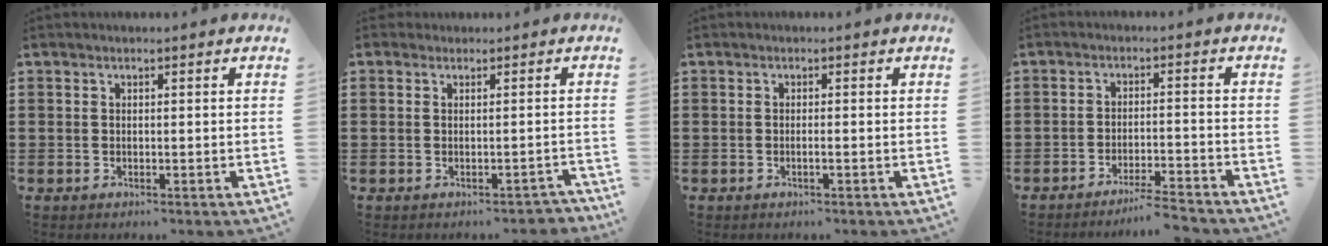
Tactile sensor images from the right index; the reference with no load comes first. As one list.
[{"total": 1.2, "force": [-0.6, 1.0, 0.2], "torque": [-0.007, 0.005, -0.013]}, {"total": 0.8, "force": [-0.3, -0.1, 0.7], "torque": [-0.012, -0.003, -0.006]}, {"total": 3.9, "force": [-3.6, -0.5, 1.2], "torque": [-0.023, -0.009, -0.072]}]